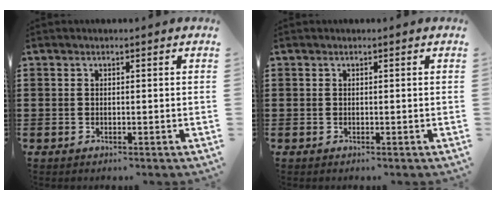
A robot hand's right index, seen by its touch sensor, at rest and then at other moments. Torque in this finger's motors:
{"motor_torque": [-0.76, 1.38, 0.00, 0.00]}